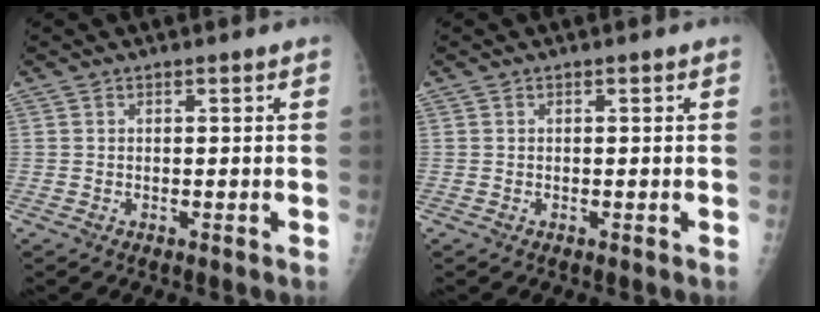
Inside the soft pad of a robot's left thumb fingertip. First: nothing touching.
{"total": 0.0}